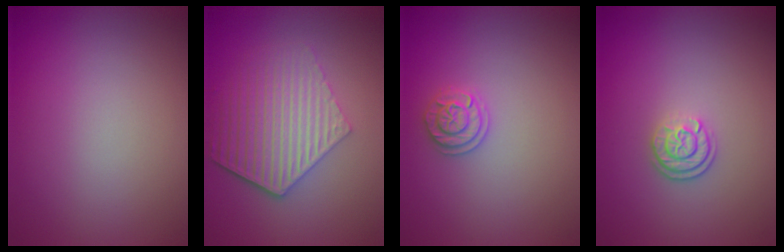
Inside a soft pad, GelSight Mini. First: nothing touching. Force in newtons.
{"total": 5.9, "press": 4.4, "slide": 3.9}
{"total": 1.8, "press": 1.8, "slide": 0.5}
{"total": 2.4, "press": 1.9, "slide": 1.5}